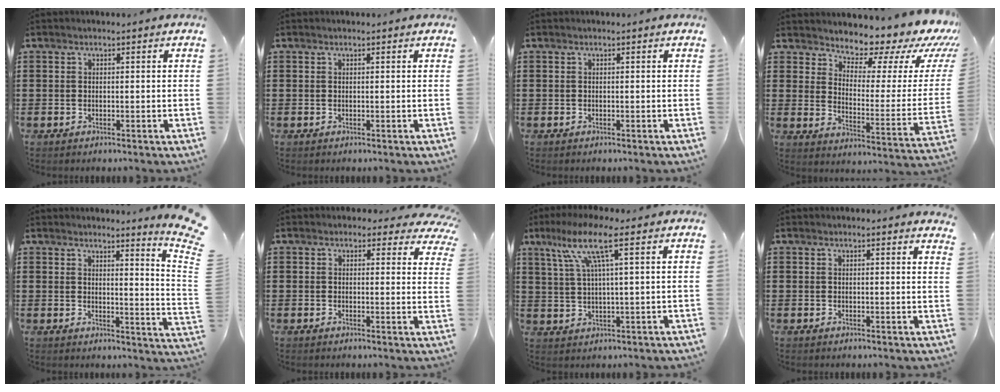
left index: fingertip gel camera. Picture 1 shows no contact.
{"total": 0.0}
{"total": 0.0}
{"total": 6.4, "force": [5.9, 2.1, 1.4], "torque": [-0.031, -0.060, 0.095]}
{"total": 4.3, "force": [3.4, -1.2, 2.4], "torque": [-0.049, -0.039, 0.050]}
{"total": 2.4, "force": [1.9, 1.3, 0.8], "torque": [-0.018, -0.001, 0.033]}
{"total": 8.8, "force": [3.9, 0.8, 7.8], "torque": [-0.167, 0.004, 0.062]}
{"total": 1.3, "force": [1.2, 0.1, 0.3], "torque": [0.000, -0.002, 0.022]}